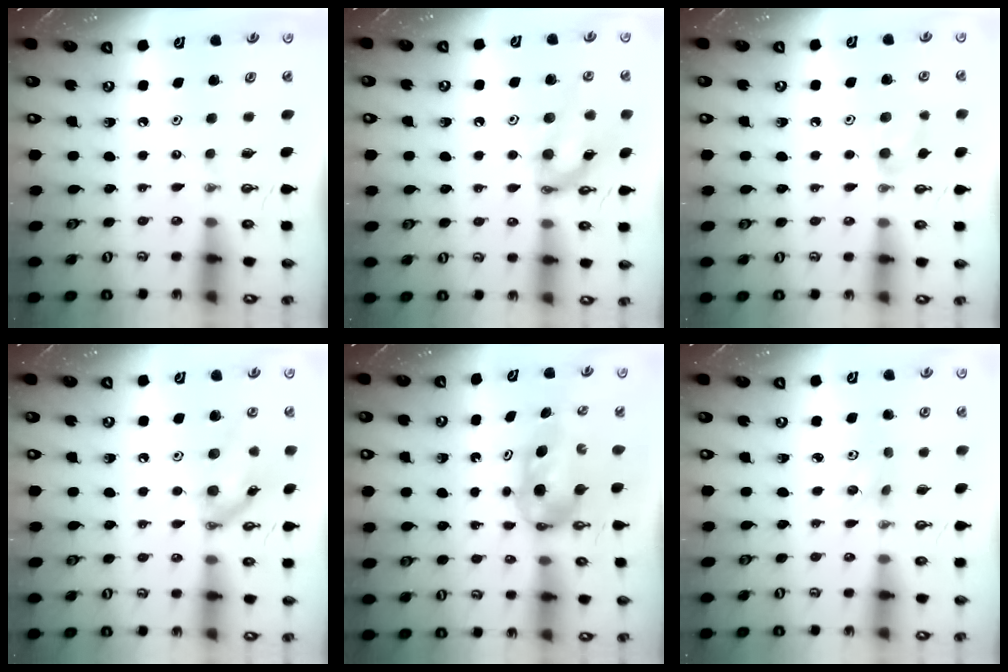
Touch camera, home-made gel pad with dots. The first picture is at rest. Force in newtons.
{"total": 13.4, "press": 13.4, "slide": 1.2}
{"total": 8.0, "press": 7.8, "slide": 1.7}
{"total": 13.3, "press": 13.2, "slide": 0.8}
{"total": 6.4, "press": 4.6, "slide": 4.4}
{"total": 6.2, "press": 5.5, "slide": 2.9}